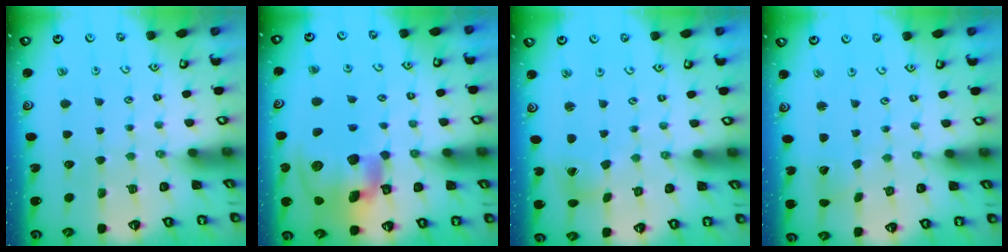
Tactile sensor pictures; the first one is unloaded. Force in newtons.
{"total": 20.9, "press": 20.6, "slide": 3.6}
{"total": 2.5, "press": 2.5, "slide": 0.3}
{"total": 2.0, "press": 2.0, "slide": 0.2}